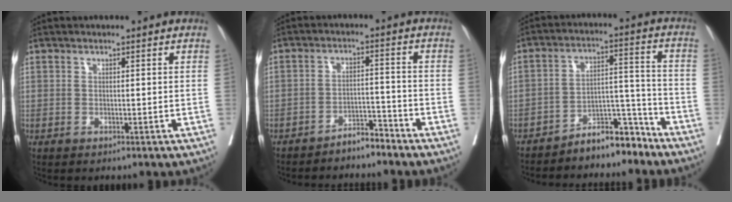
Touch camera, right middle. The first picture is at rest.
{"total": 4.0, "force": [-3.7, 0.8, 1.2], "torque": [-0.013, 0.000, -0.065]}
{"total": 7.8, "force": [-6.9, 2.3, 2.7], "torque": [-0.036, 0.039, -0.116]}